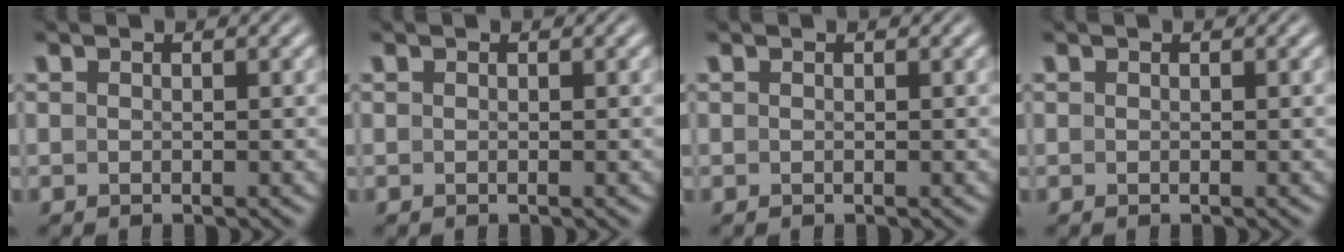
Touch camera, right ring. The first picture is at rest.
{"total": 0.0}
{"total": 0.0}
{"total": 0.0}